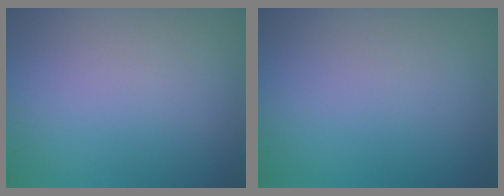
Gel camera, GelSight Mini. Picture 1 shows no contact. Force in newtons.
{"total": 0.0}